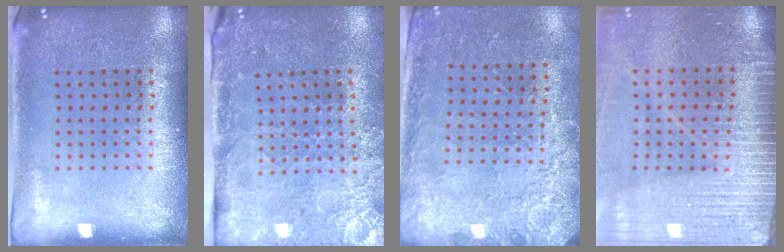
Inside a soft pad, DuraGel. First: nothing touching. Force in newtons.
{"total": 3.3, "press": 3.3, "slide": 0.3}
{"total": 2.5, "press": 2.4, "slide": 0.8}
{"total": 4.2, "press": 3.6, "slide": 2.1}